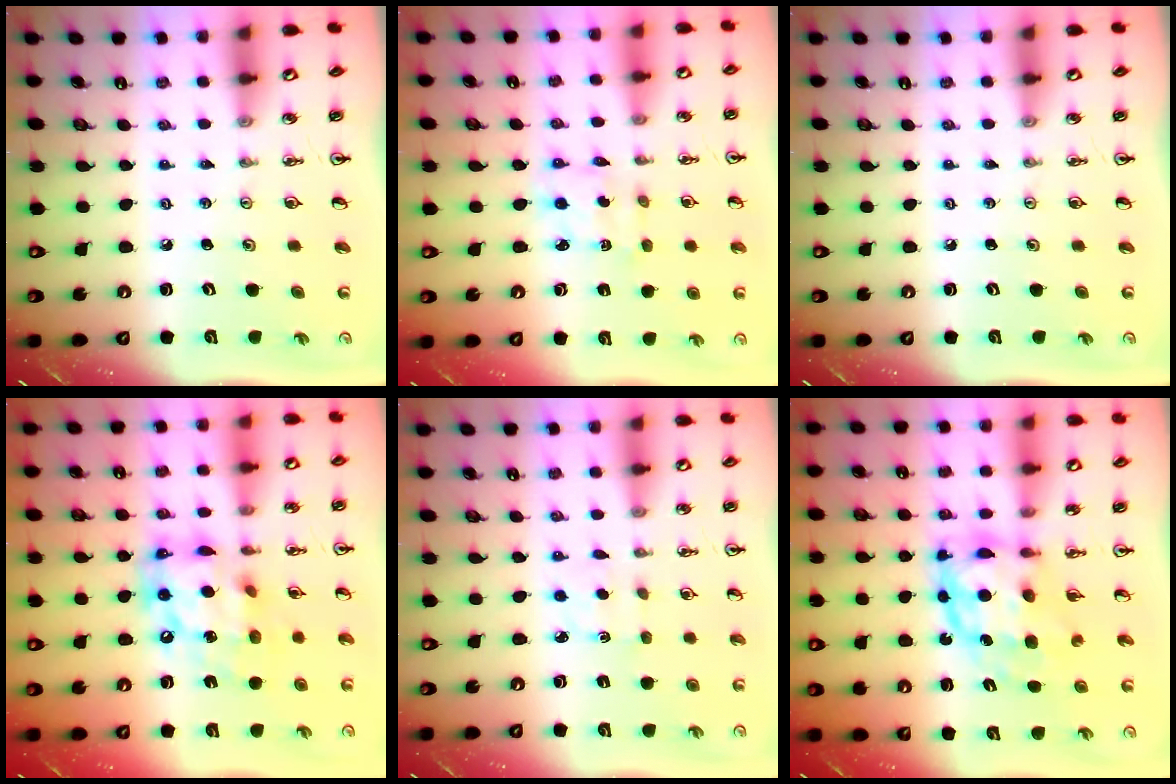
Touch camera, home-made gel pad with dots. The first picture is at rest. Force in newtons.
{"total": 2.1, "press": 2.0, "slide": 0.4}
{"total": 0.0}
{"total": 16.4, "press": 16.3, "slide": 1.6}
{"total": 1.9, "press": 1.9, "slide": 0.4}
{"total": 9.7, "press": 9.6, "slide": 0.8}